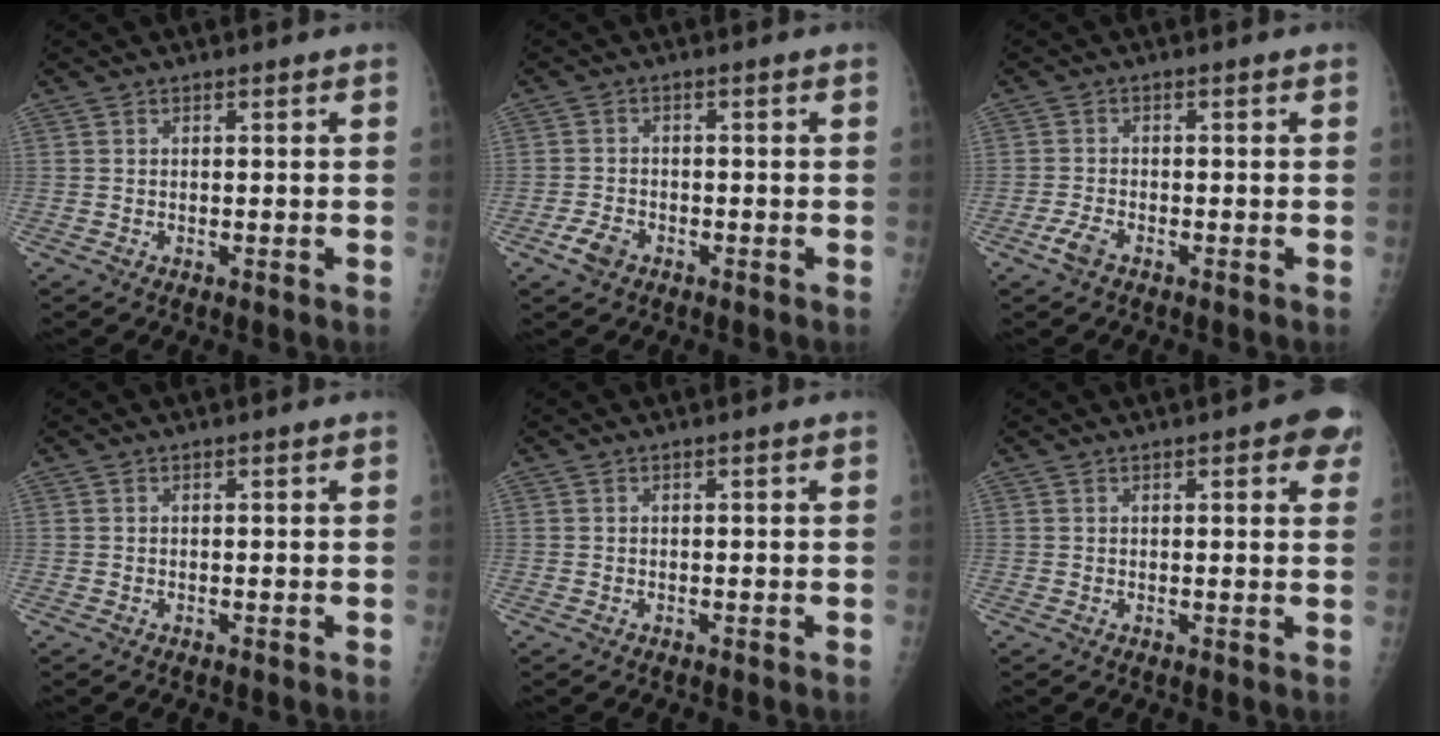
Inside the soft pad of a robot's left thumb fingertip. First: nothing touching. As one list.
[{"total": 3.3, "force": [-1.9, 1.9, 1.8], "torque": [-0.036, 0.010, -0.033]}, {"total": 2.7, "force": [-1.7, 1.1, 1.9], "torque": [-0.048, 0.008, -0.035]}, {"total": 0.0}, {"total": 0.0}, {"total": 5.7, "force": [2.8, 1.8, 4.7], "torque": [-0.037, -0.004, 0.026]}]